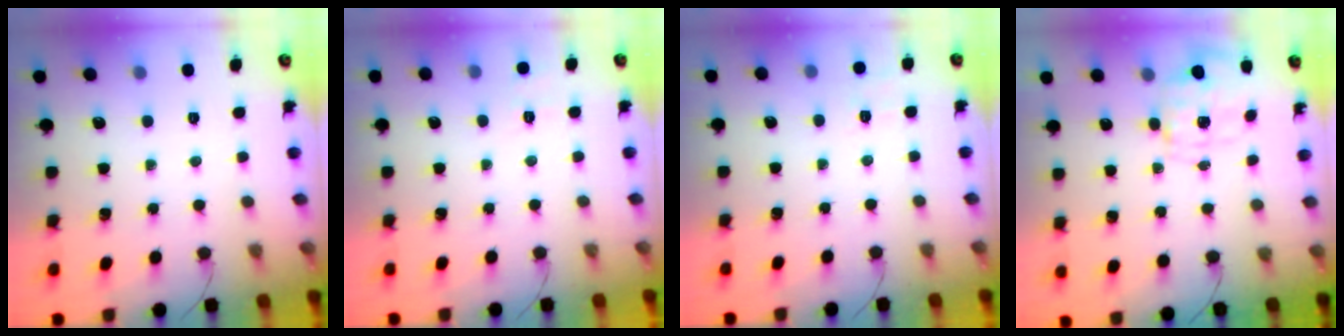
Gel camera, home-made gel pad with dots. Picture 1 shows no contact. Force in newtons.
{"total": 7.7, "press": 7.5, "slide": 2.0}
{"total": 7.2, "press": 6.9, "slide": 2.0}
{"total": 2.8, "press": 2.7, "slide": 0.9}